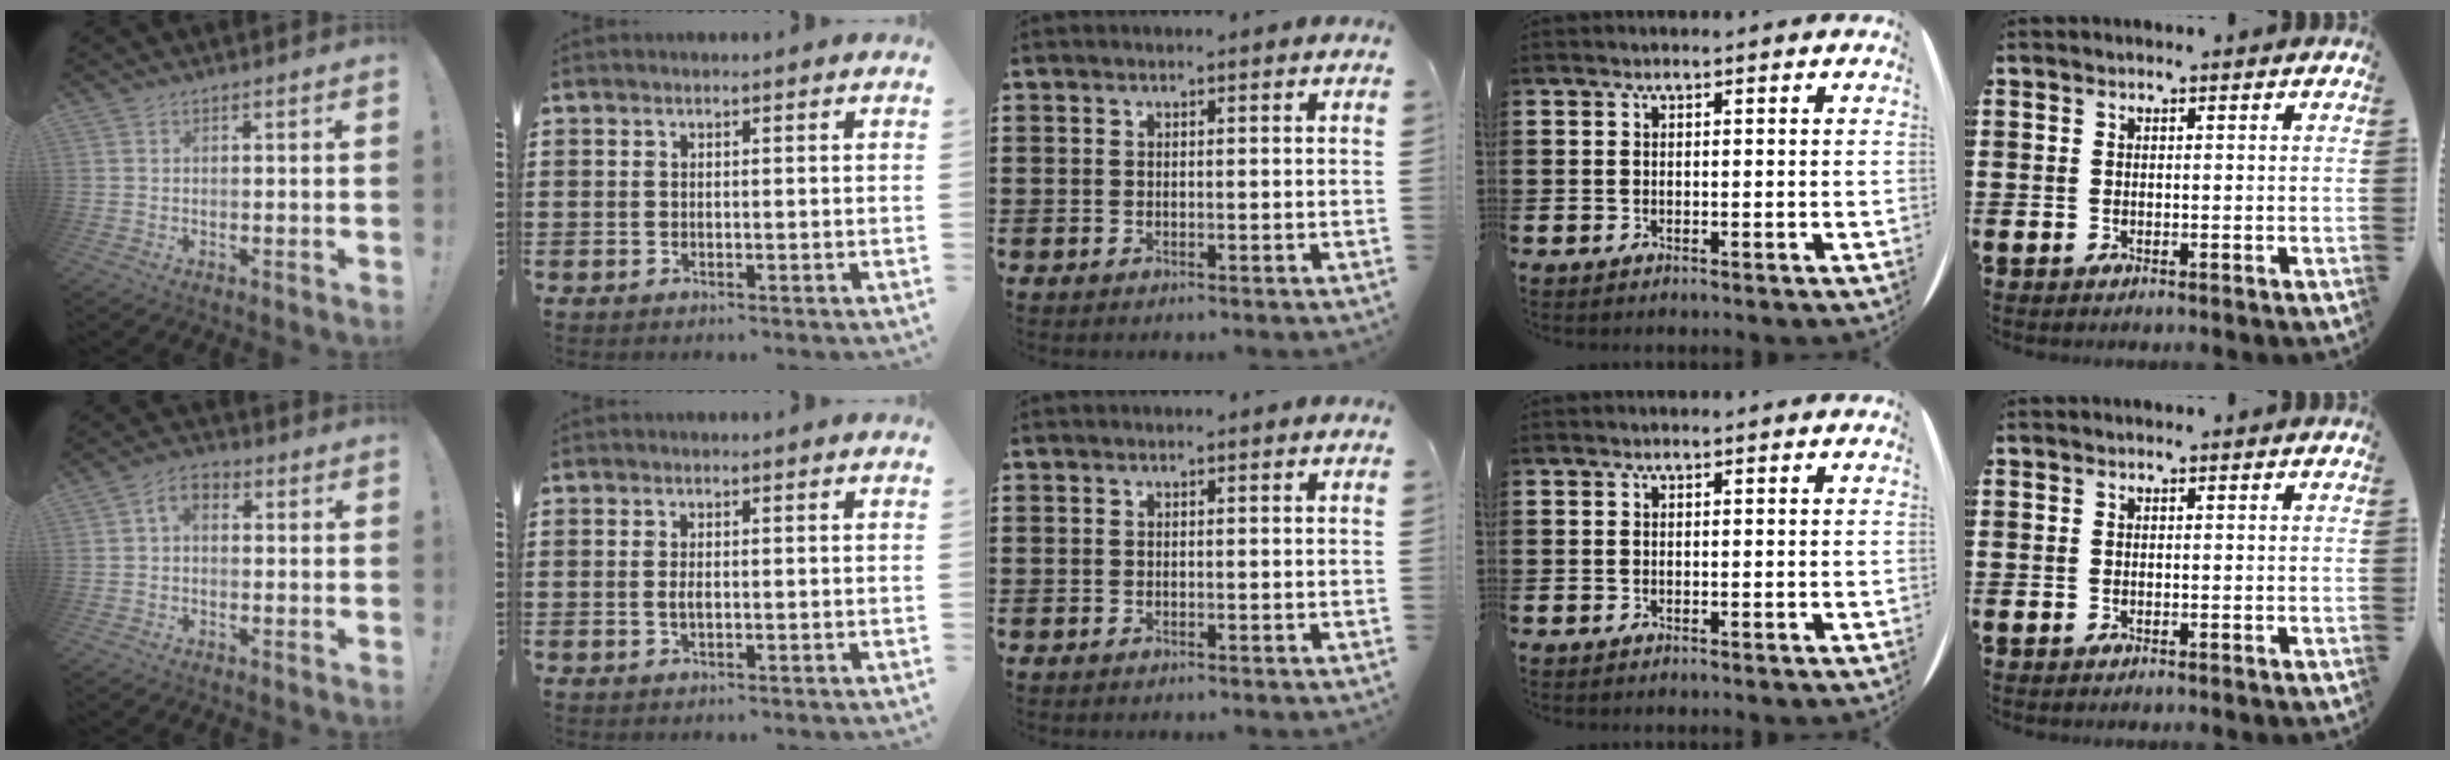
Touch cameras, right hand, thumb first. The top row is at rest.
{"thumb": {"total": 4.1, "force": [0.1, 2.7, 3.1], "torque": [-0.050, 0.007, 0.003]}, "index": {"total": 1.5, "force": [-0.2, 0.6, 1.4], "torque": [-0.034, -0.001, -0.006]}}